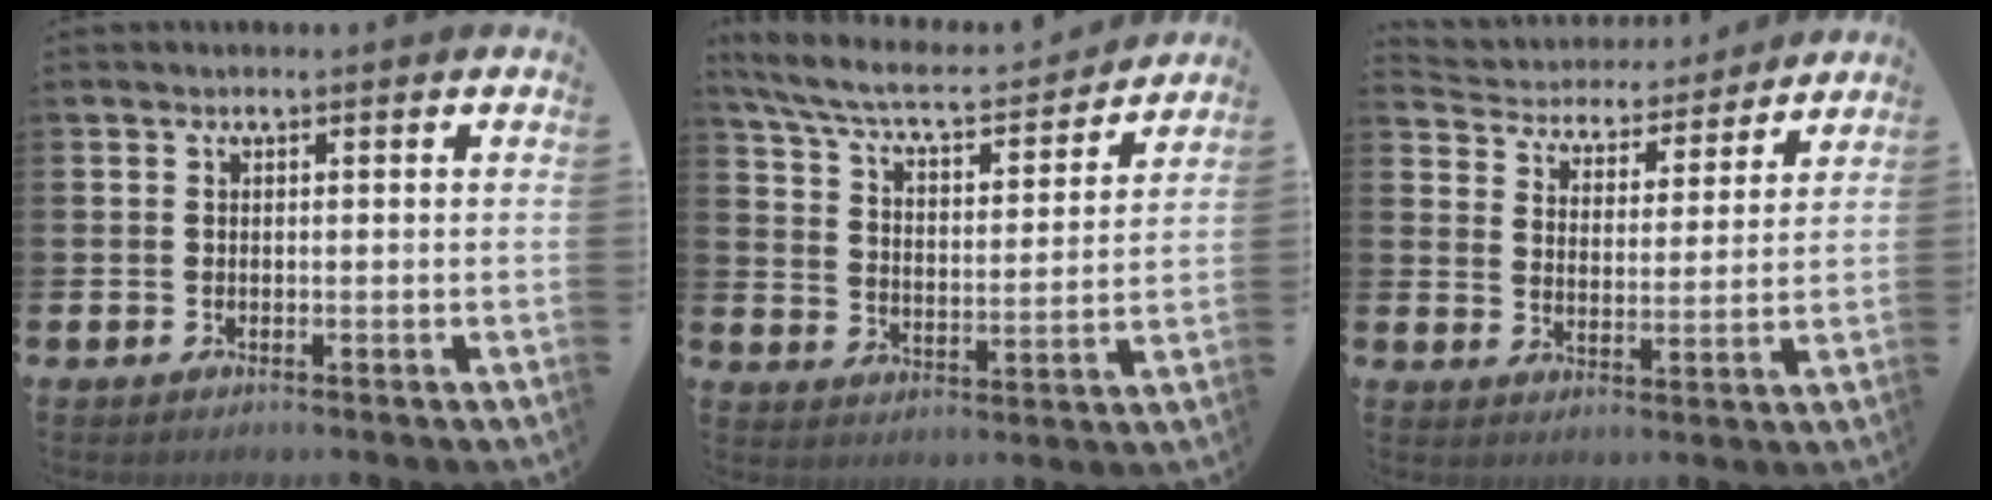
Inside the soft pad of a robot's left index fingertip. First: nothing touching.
{"total": 7.5, "force": [6.7, 1.9, 2.9], "torque": [-0.093, -0.046, 0.112]}
{"total": 4.7, "force": [4.4, 1.5, 0.0], "torque": [-0.035, -0.041, 0.073]}